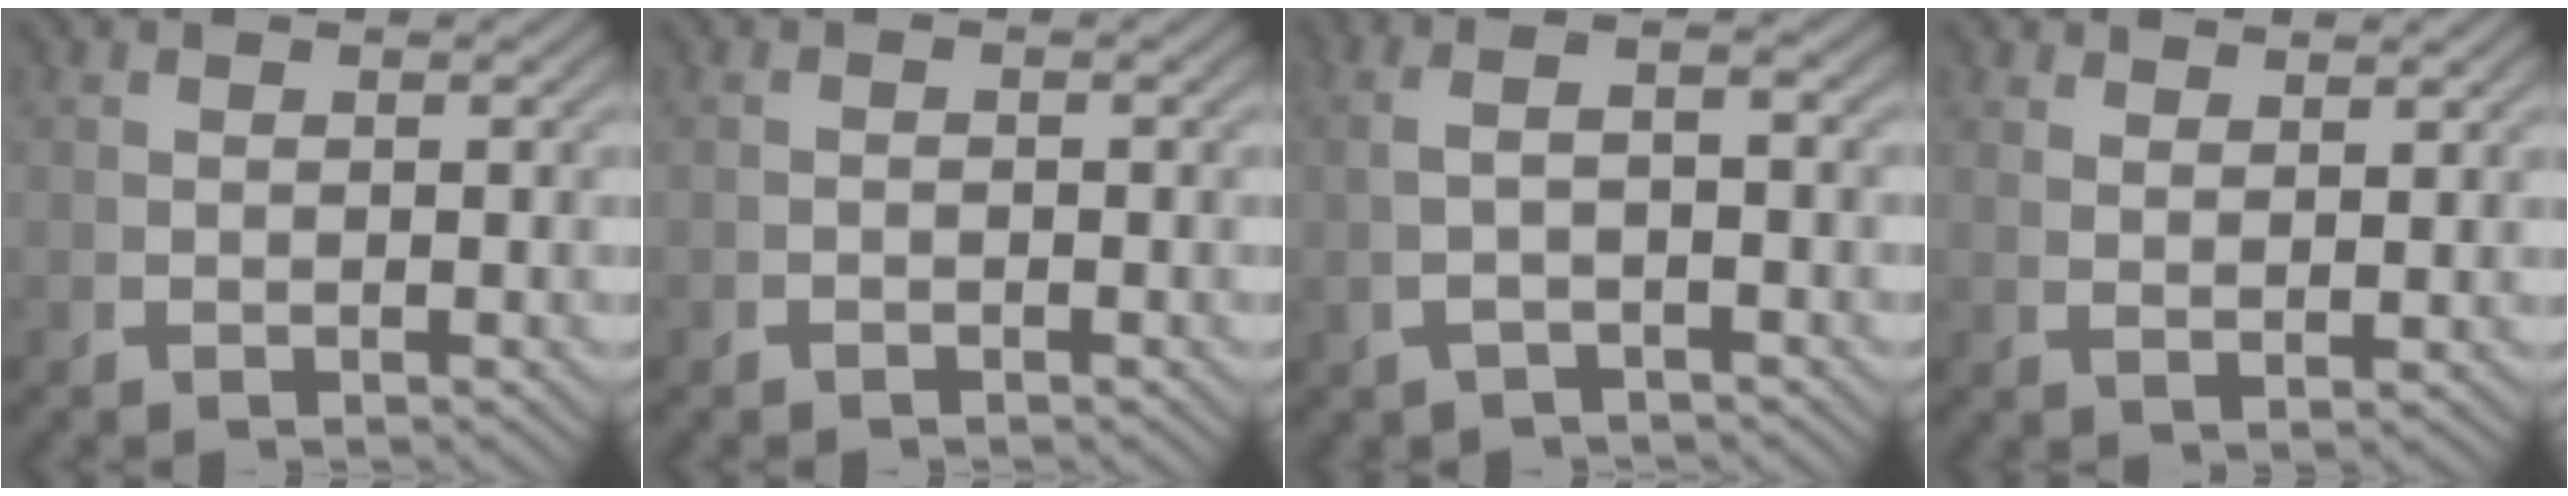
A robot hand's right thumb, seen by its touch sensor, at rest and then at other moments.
{"total": 0.7, "force": [-0.6, -0.3, -0.1], "torque": [0.008, 0.001, -0.013]}
{"total": 3.5, "force": [-0.1, 1.0, 3.3], "torque": [-0.066, 0.013, 0.001]}
{"total": 2.2, "force": [2.1, -0.3, 0.6], "torque": [-0.004, 0.004, 0.042]}